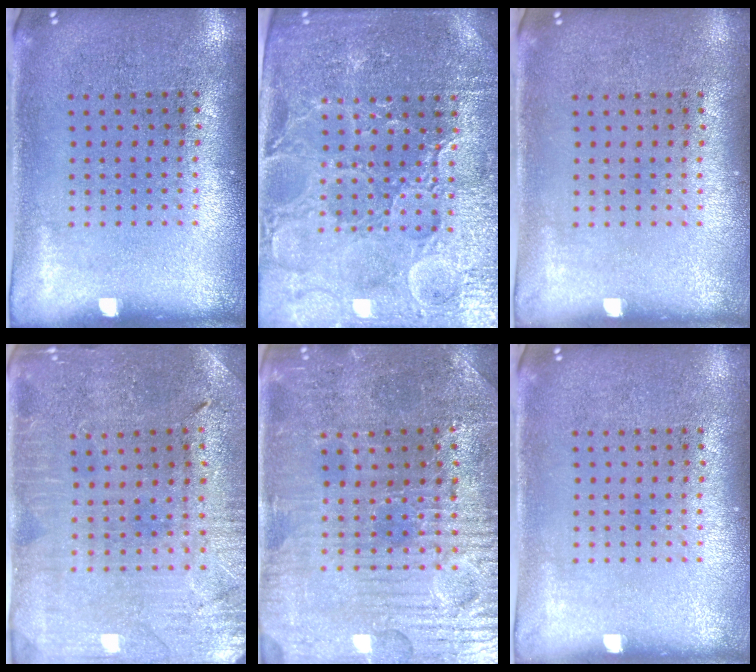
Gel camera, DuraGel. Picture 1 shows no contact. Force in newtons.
{"total": 4.2, "press": 4.1, "slide": 1.1}
{"total": 0.0}
{"total": 0.7, "press": 0.6, "slide": 0.3}
{"total": 3.6, "press": 3.6, "slide": 0.4}
{"total": 0.0}